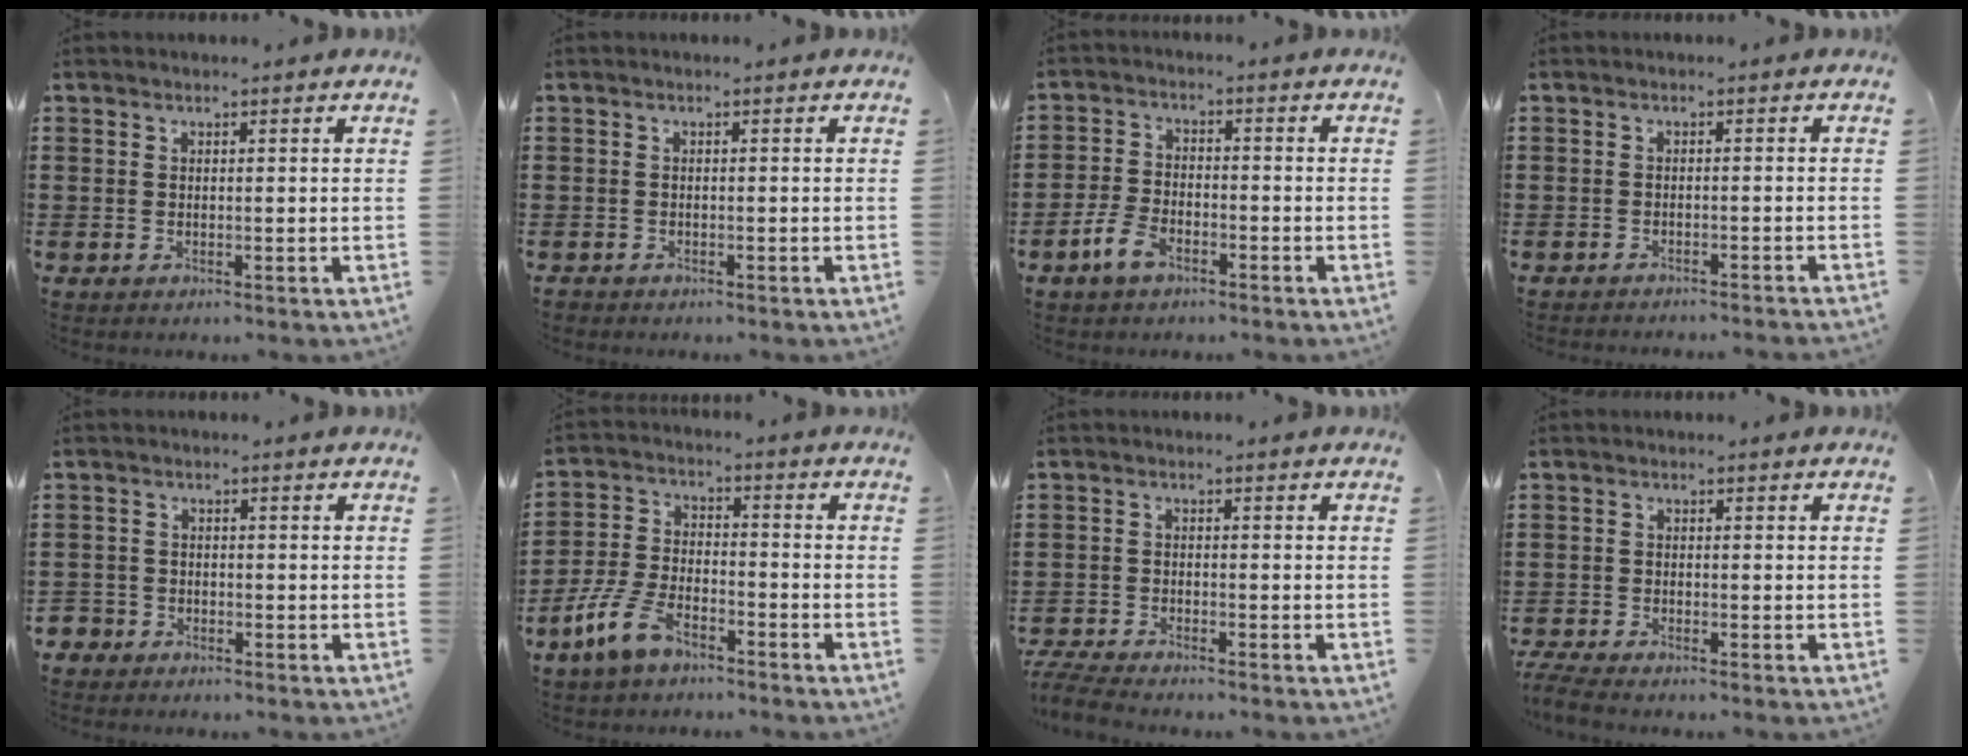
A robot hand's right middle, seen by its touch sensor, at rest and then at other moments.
{"total": 0.6, "force": [-0.5, 0.1, -0.1], "torque": [0.000, 0.000, -0.012]}
{"total": 4.7, "force": [-3.0, 2.2, 2.8], "torque": [-0.074, -0.002, -0.060]}
{"total": 1.4, "force": [-1.3, -0.4, 0.1], "torque": [-0.004, 0.000, -0.026]}
{"total": 2.1, "force": [-1.8, 1.0, 0.0], "torque": [-0.013, -0.005, -0.042]}
{"total": 8.3, "force": [-5.9, 3.4, 4.9], "torque": [-0.115, 0.004, -0.113]}
{"total": 3.8, "force": [-3.7, 0.0, 1.1], "torque": [-0.039, -0.013, -0.078]}
{"total": 2.6, "force": [-2.4, -0.1, 0.9], "torque": [-0.030, -0.009, -0.052]}